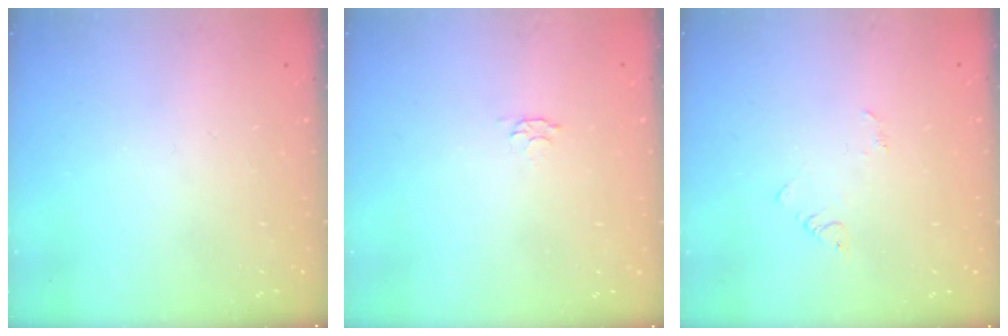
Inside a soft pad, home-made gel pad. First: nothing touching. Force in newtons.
{"total": 2.8, "press": 2.7, "slide": 0.5}
{"total": 2.9, "press": 2.9, "slide": 0.3}